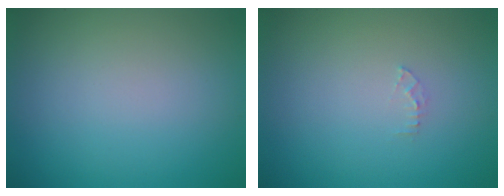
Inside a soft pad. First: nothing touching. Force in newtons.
{"total": 0.7, "press": 0.7, "slide": 0.1}